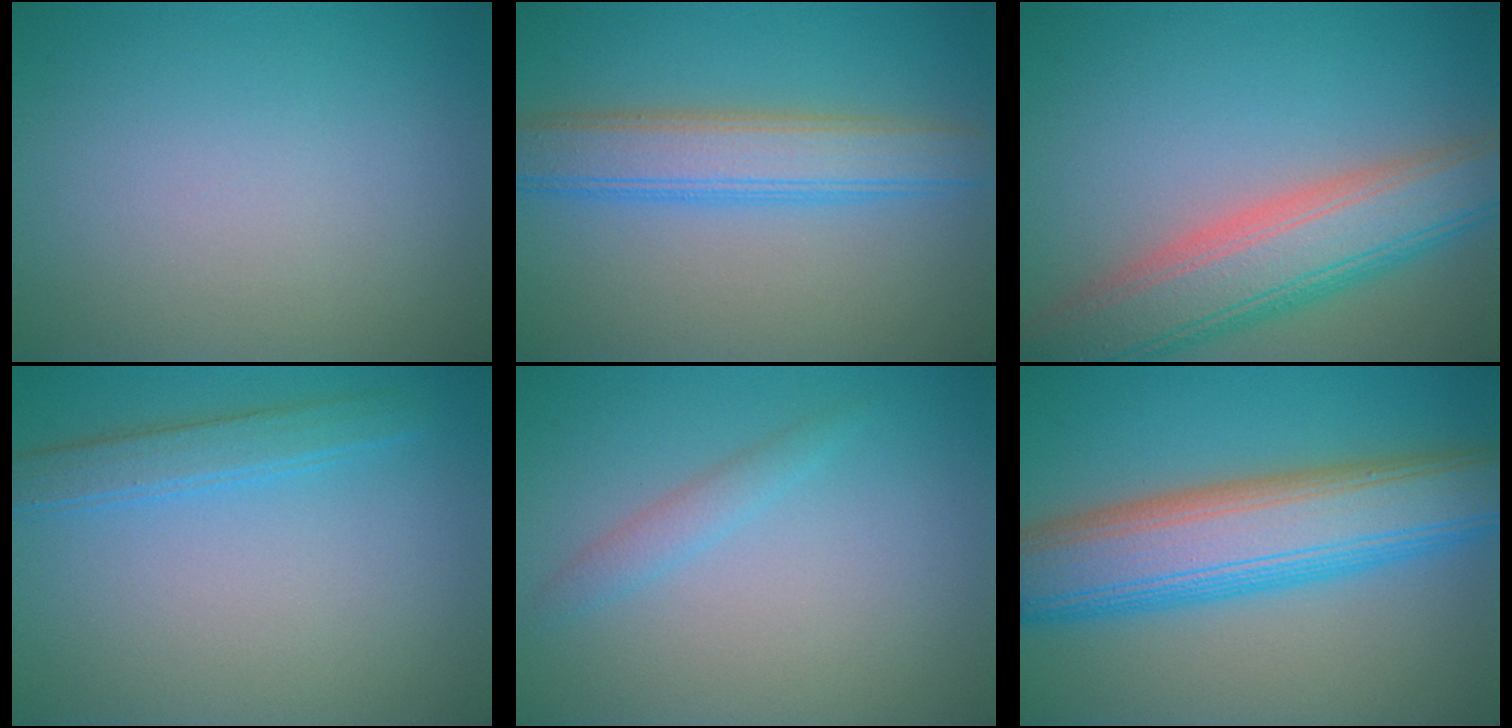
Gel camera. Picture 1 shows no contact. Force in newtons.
{"total": 5.3, "press": 5.2, "slide": 0.2}
{"total": 8.5, "press": 8.5, "slide": 0.5}
{"total": 2.5, "press": 2.5, "slide": 0.1}
{"total": 1.5, "press": 1.5, "slide": 0.1}
{"total": 10.3, "press": 10.3, "slide": 0.1}